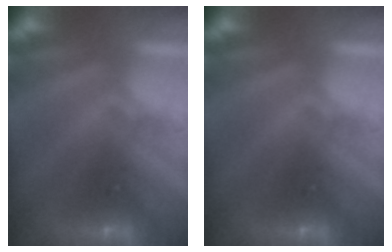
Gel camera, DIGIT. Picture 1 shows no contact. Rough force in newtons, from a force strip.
{"total": 0.0}